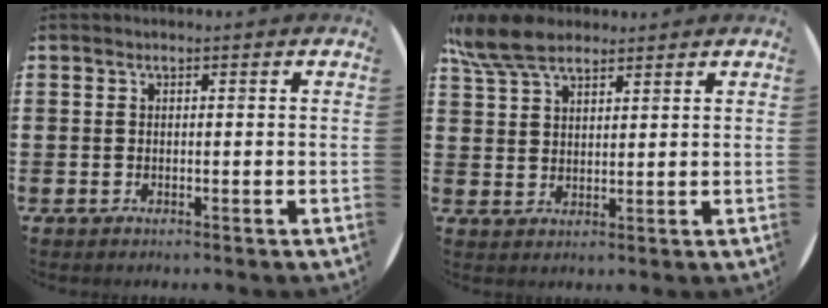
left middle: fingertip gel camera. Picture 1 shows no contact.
{"total": 7.1, "force": [5.9, 2.5, 3.1], "torque": [-0.078, -0.008, 0.113]}